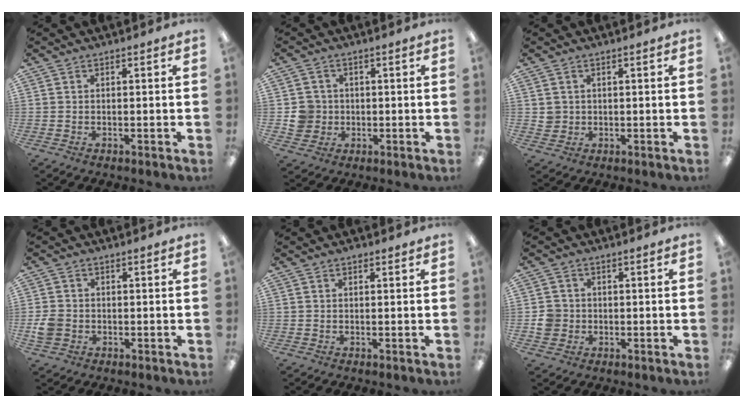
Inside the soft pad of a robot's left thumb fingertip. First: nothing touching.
{"total": 5.7, "force": [-0.2, 5.5, 1.5], "torque": [-0.028, 0.010, -0.002]}
{"total": 2.5, "force": [1.0, 2.3, 0.2], "torque": [-0.002, 0.001, 0.017]}
{"total": 4.0, "force": [-0.8, 3.5, 1.8], "torque": [-0.029, 0.003, -0.016]}
{"total": 0.8, "force": [0.6, 0.3, 0.4], "torque": [-0.002, -0.001, 0.009]}
{"total": 4.3, "force": [-0.4, 4.1, 1.3], "torque": [-0.018, 0.008, -0.006]}